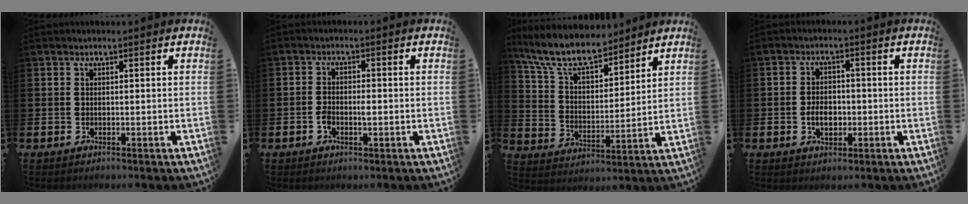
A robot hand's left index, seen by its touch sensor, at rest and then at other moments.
{"total": 2.1, "force": [-0.6, 1.1, 1.6], "torque": [-0.022, 0.000, -0.014]}
{"total": 9.8, "force": [8.5, 2.9, 4.0], "torque": [-0.118, -0.041, 0.156]}
{"total": 3.5, "force": [-0.8, 2.4, 2.4], "torque": [-0.031, -0.003, -0.020]}